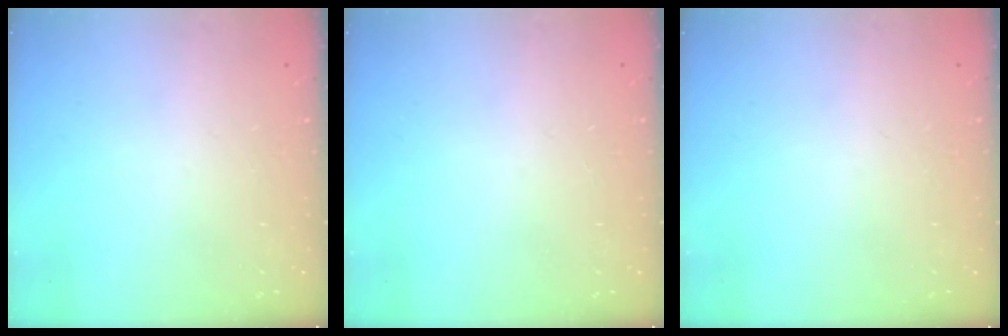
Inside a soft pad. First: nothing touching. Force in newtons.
{"total": 0.0}
{"total": 0.0}